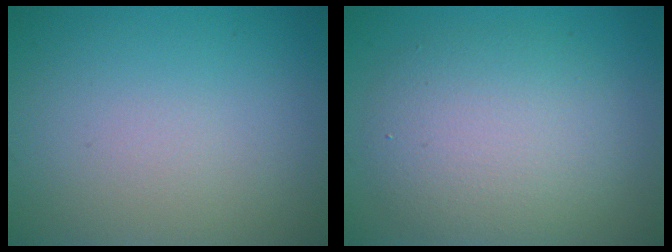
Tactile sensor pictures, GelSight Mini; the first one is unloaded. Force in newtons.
{"total": 5.7, "press": 5.7, "slide": 0.4}